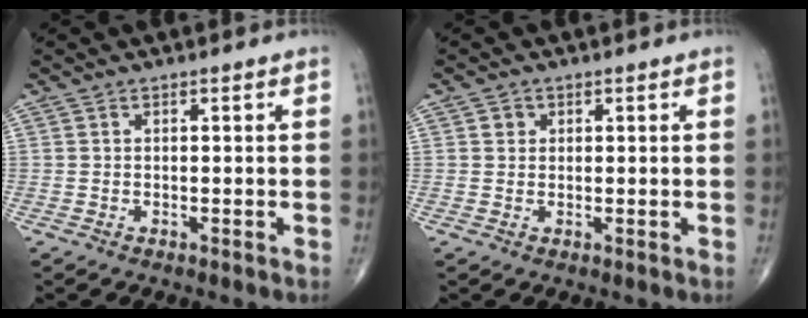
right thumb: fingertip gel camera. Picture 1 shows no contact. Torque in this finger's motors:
{"motor_torque": [0.14, 0.69, 0.36, 0.21, 0.04]}